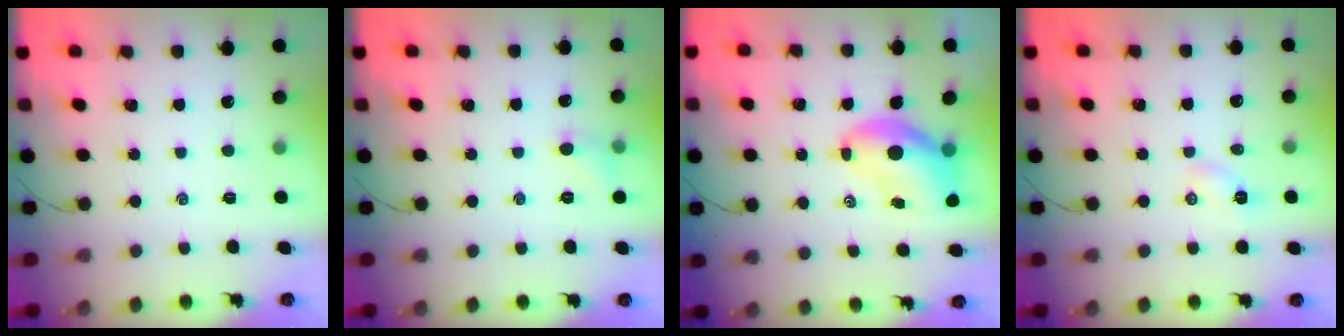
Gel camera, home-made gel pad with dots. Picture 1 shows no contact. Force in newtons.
{"total": 4.9, "press": 4.6, "slide": 1.6}
{"total": 8.5, "press": 8.1, "slide": 2.3}
{"total": 2.9, "press": 2.7, "slide": 1.0}